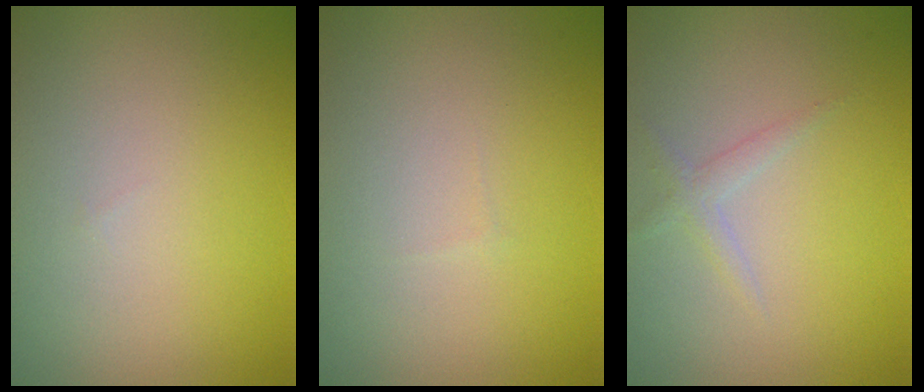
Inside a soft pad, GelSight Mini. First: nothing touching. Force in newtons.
{"total": 0.0}
{"total": 1.2, "press": 1.2, "slide": 0.1}